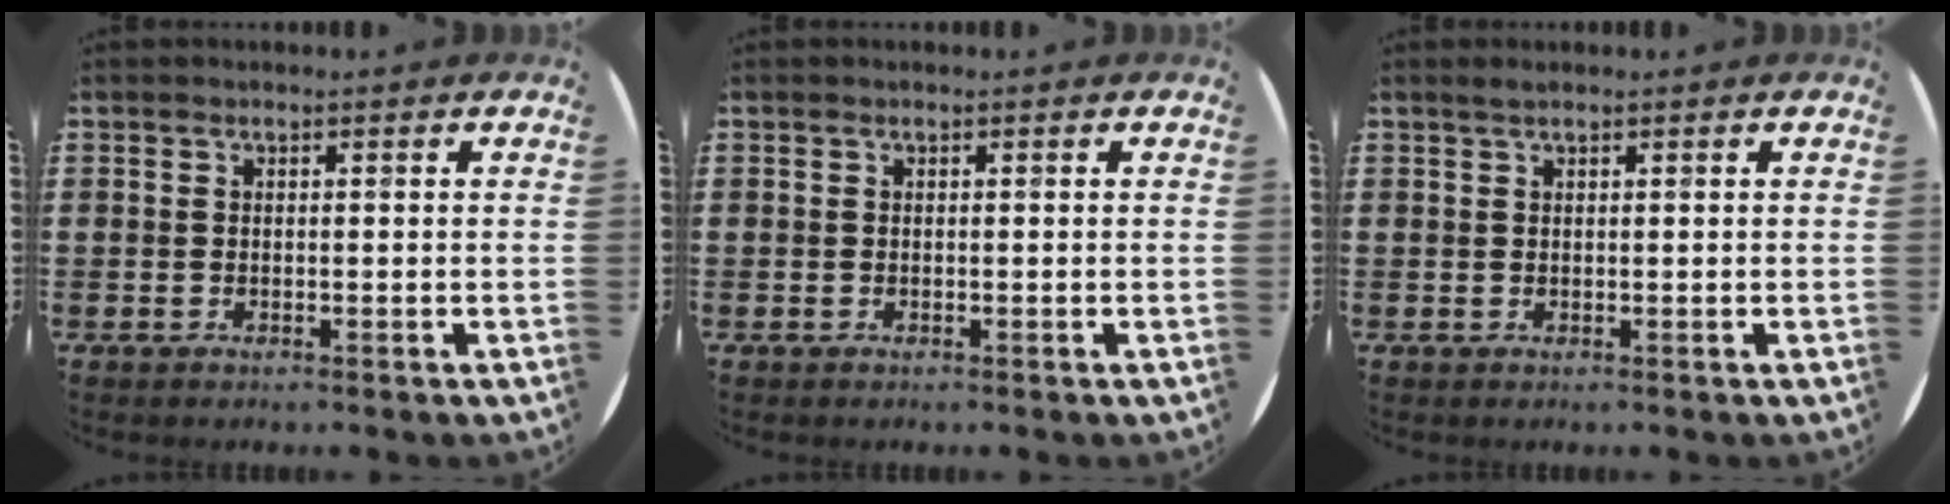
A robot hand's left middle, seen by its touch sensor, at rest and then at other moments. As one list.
[{"total": 0.0}, {"total": 0.6, "force": [0.5, 0.0, 0.4], "torque": [-0.008, 0.001, 0.009]}]